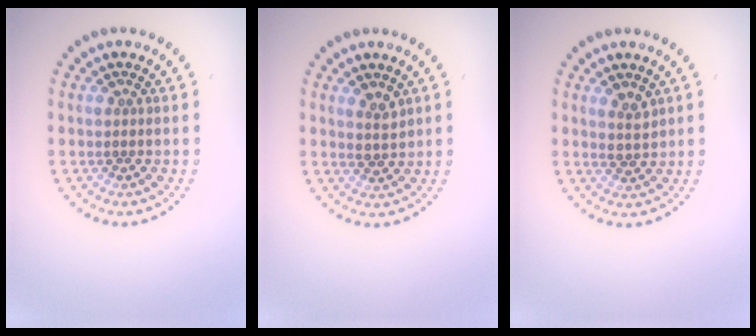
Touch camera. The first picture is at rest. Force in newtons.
{"total": 1.5, "press": 1.3, "slide": 0.7}
{"total": 1.5, "press": 1.3, "slide": 0.7}